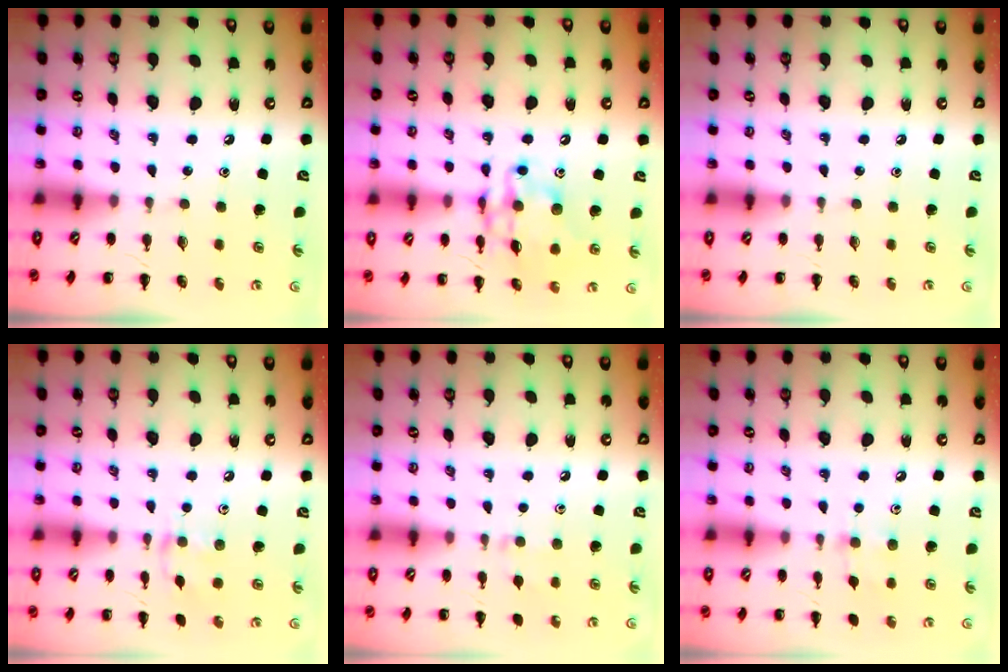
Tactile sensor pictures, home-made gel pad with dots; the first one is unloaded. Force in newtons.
{"total": 14.6, "press": 14.5, "slide": 1.4}
{"total": 0.0}
{"total": 6.7, "press": 6.6, "slide": 1.5}
{"total": 5.2, "press": 4.8, "slide": 1.9}
{"total": 7.4, "press": 7.2, "slide": 1.9}